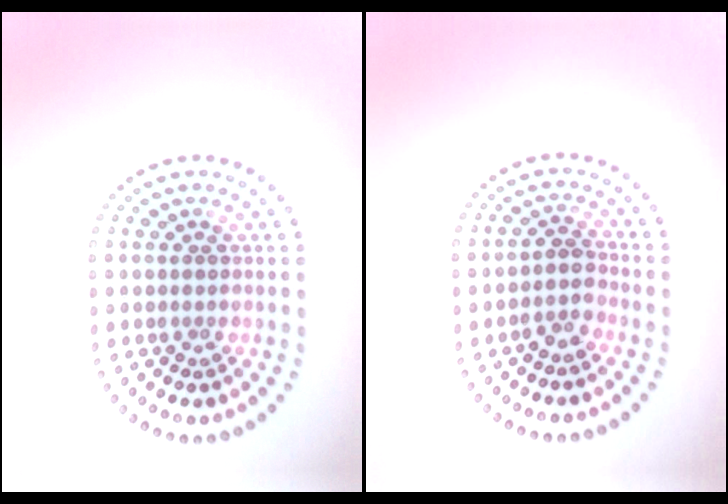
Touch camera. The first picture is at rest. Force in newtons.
{"total": 2.0, "press": 1.6, "slide": 1.2}